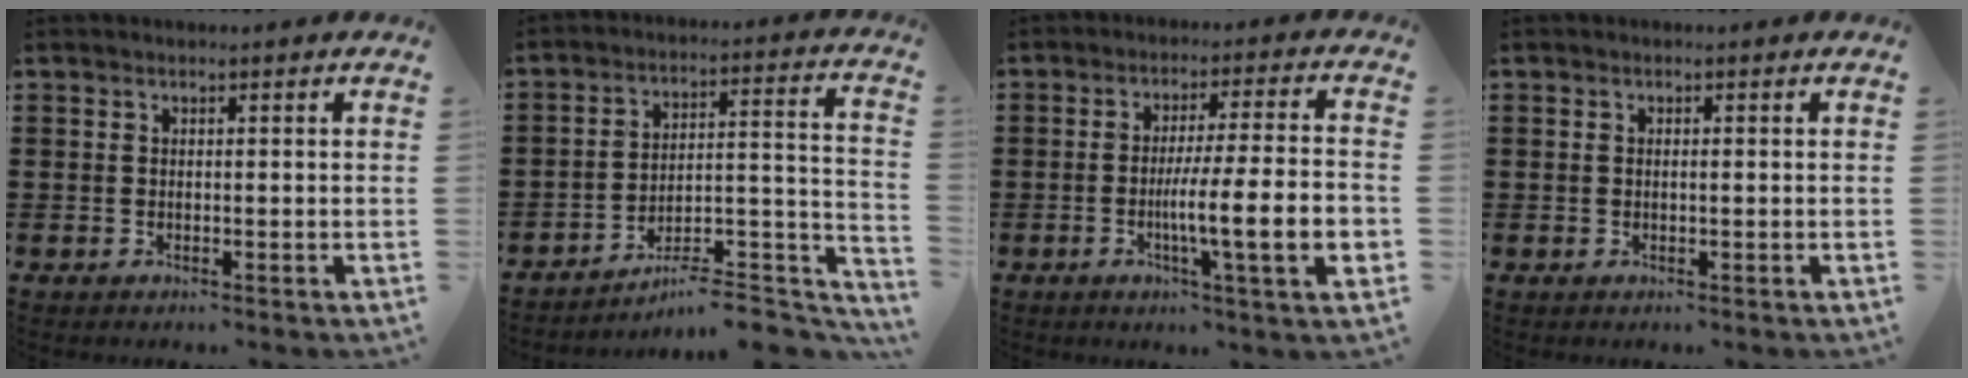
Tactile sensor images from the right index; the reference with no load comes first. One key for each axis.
{"total": 6.8, "fx": -6.1, "fy": 0.9, "fz": 2.8, "tx": -0.038, "ty": -0.006, "tz": -0.119}
{"total": 10.8, "fx": -2.9, "fy": 0.7, "fz": 10.4, "tx": -0.190, "ty": -0.012, "tz": -0.055}
{"total": 0.6, "fx": 0.0, "fy": 0.1, "fz": 0.6, "tx": -0.012, "ty": -0.002, "tz": 0.000}